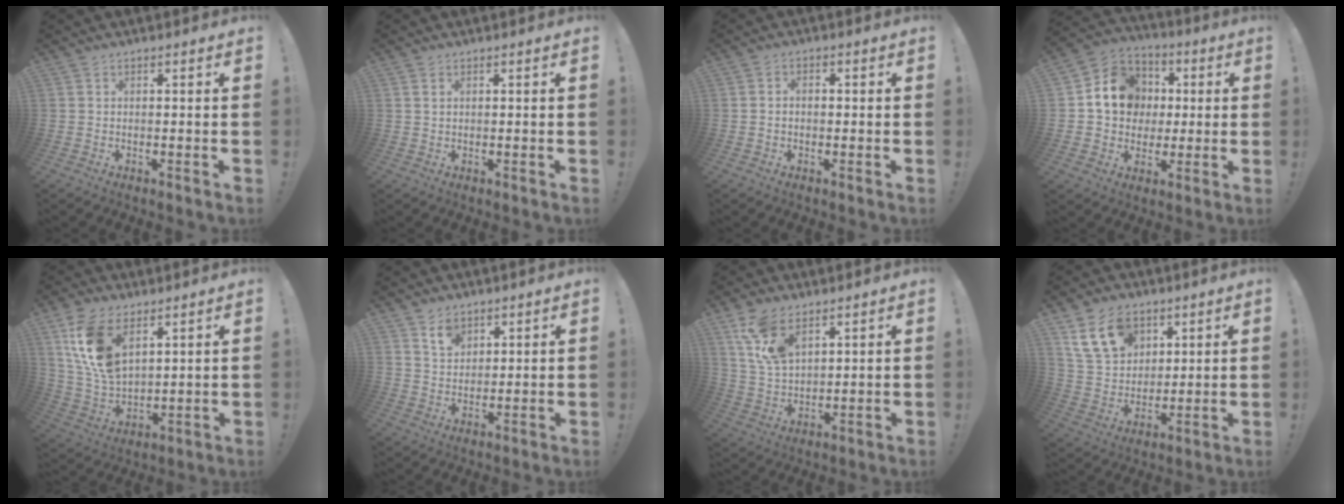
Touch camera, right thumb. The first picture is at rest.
{"total": 1.2, "force": [0.6, 0.7, 0.8], "torque": [-0.014, 0.000, 0.010]}
{"total": 2.0, "force": [-0.9, 1.3, 1.2], "torque": [-0.019, 0.008, -0.018]}
{"total": 14.6, "force": [2.3, 12.9, 6.4], "torque": [-0.089, 0.007, 0.059]}
{"total": 13.6, "force": [7.2, 7.7, 8.6], "torque": [-0.177, -0.030, 0.139]}
{"total": 5.9, "force": [4.2, 3.6, 2.1], "torque": [-0.033, -0.020, 0.077]}
{"total": 11.2, "force": [6.9, 5.9, 6.6], "torque": [-0.133, -0.024, 0.132]}
{"total": 14.8, "force": [8.0, 10.3, 7.0], "torque": [-0.126, -0.028, 0.157]}